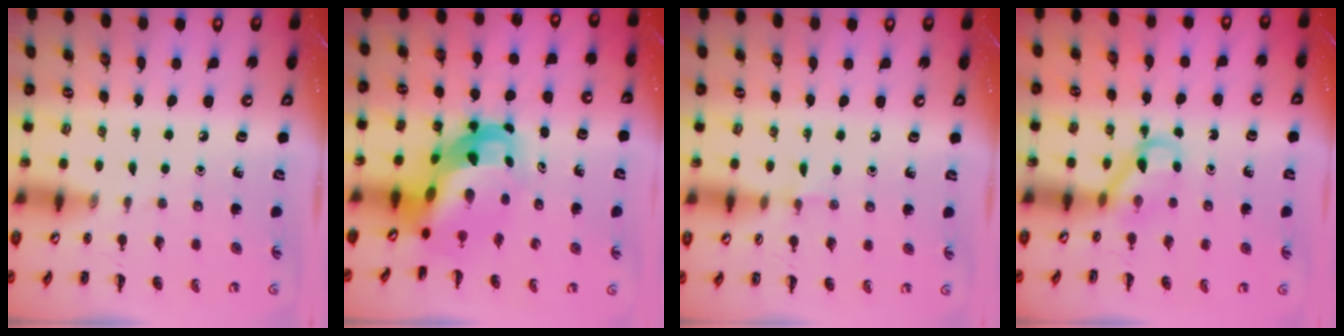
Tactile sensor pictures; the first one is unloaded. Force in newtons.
{"total": 8.8, "press": 8.5, "slide": 2.3}
{"total": 4.5, "press": 4.3, "slide": 1.4}
{"total": 4.0, "press": 3.9, "slide": 1.0}